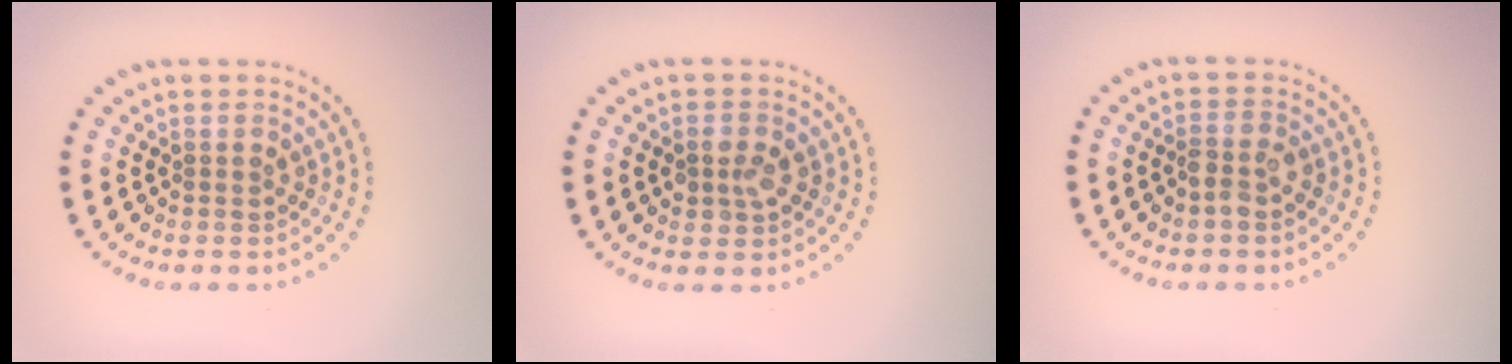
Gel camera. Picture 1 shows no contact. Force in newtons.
{"total": 2.0, "press": 2.0, "slide": 0.2}
{"total": 1.7, "press": 1.7, "slide": 0.4}